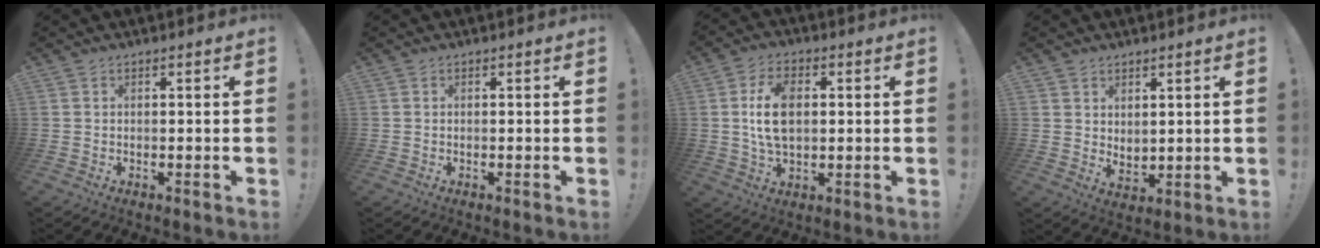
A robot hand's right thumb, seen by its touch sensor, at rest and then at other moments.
{"total": 0.0}
{"total": 11.1, "force": [1.0, 6.8, 8.7], "torque": [-0.159, 0.005, 0.019]}
{"total": 4.0, "force": [3.5, 1.9, 0.7], "torque": [-0.008, -0.026, 0.063]}